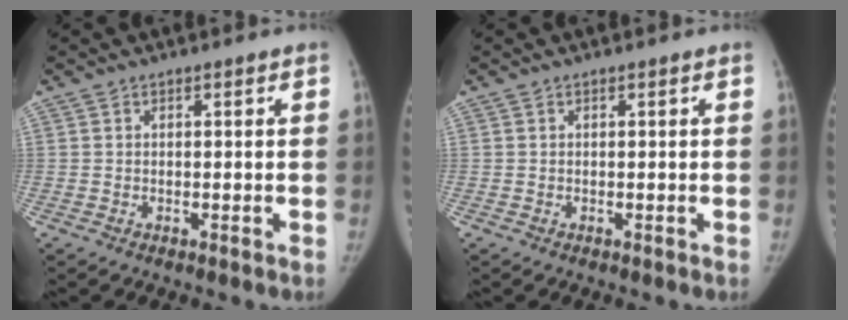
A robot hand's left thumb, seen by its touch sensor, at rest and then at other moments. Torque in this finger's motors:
{"motor_torque": [-0.39, -0.49, 0.39, -0.11, -0.05]}